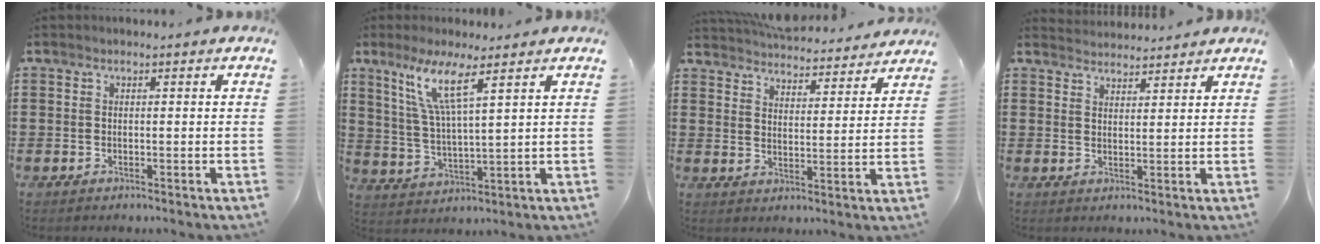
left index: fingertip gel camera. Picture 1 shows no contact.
{"total": 8.6, "force": [5.5, 0.7, 6.6], "torque": [-0.143, -0.010, 0.096]}
{"total": 4.6, "force": [4.6, 0.1, 0.2], "torque": [-0.028, -0.033, 0.079]}
{"total": 2.6, "force": [2.6, 0.1, -0.5], "torque": [0.002, -0.006, 0.050]}